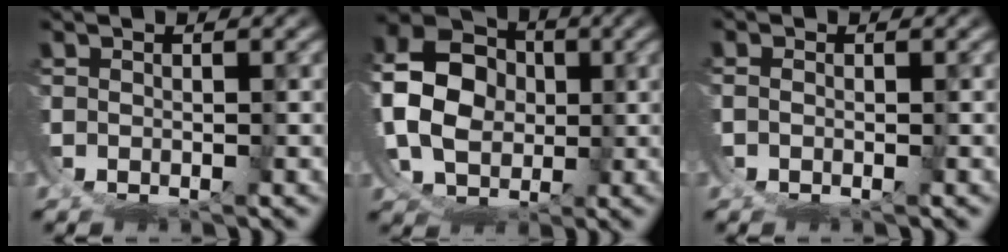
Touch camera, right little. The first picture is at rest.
{"total": 11.6, "force": [1.2, 9.6, 6.5], "torque": [-0.139, -0.027, 0.025]}
{"total": 0.6, "force": [-0.4, 0.1, 0.4], "torque": [-0.006, -0.004, -0.007]}